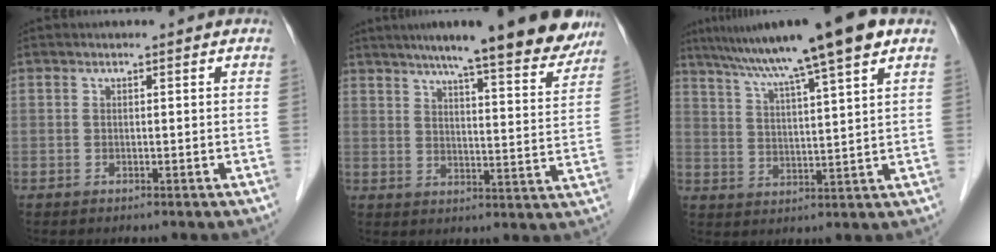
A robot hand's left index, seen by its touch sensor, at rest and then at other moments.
{"total": 19.0, "force": [15.9, 2.2, 10.2], "torque": [-0.133, 0.005, 0.202]}
{"total": 14.6, "force": [10.4, -0.5, 10.1], "torque": [-0.168, 0.030, 0.159]}